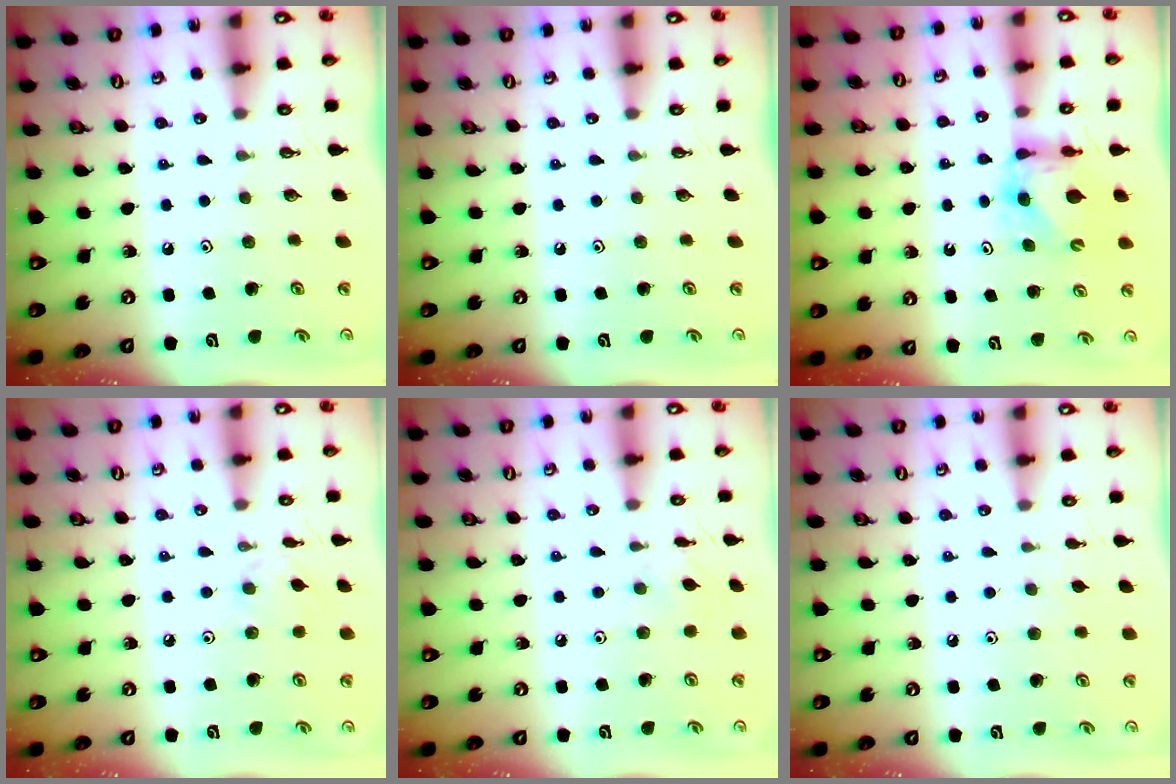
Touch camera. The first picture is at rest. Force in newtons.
{"total": 0.0}
{"total": 6.1, "press": 6.1, "slide": 0.4}
{"total": 1.8, "press": 1.8, "slide": 0.3}
{"total": 2.1, "press": 2.1, "slide": 0.4}
{"total": 2.7, "press": 2.6, "slide": 0.5}